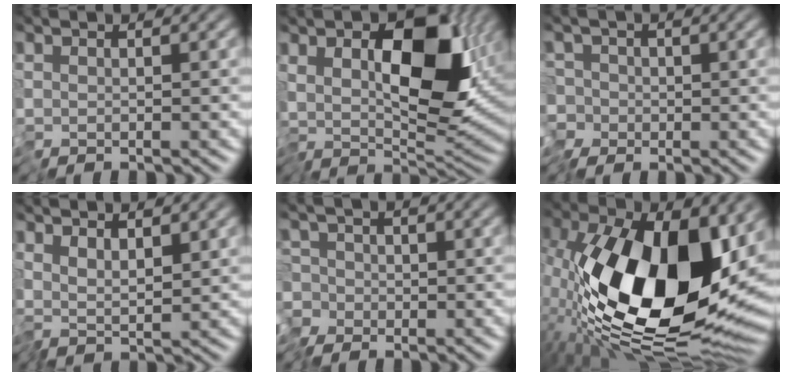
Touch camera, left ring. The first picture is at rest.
{"total": 12.2, "force": [2.1, 6.5, 10.1], "torque": [-0.168, -0.010, 0.031]}
{"total": 2.8, "force": [-0.5, 2.6, 0.8], "torque": [-0.005, 0.007, -0.022]}
{"total": 2.4, "force": [1.2, 0.9, 1.9], "torque": [-0.041, -0.001, 0.021]}
{"total": 3.1, "force": [-0.7, 2.8, 0.9], "torque": [-0.006, 0.013, -0.029]}
{"total": 18.9, "force": [-1.4, 9.7, 16.2], "torque": [-0.303, -0.023, -0.036]}